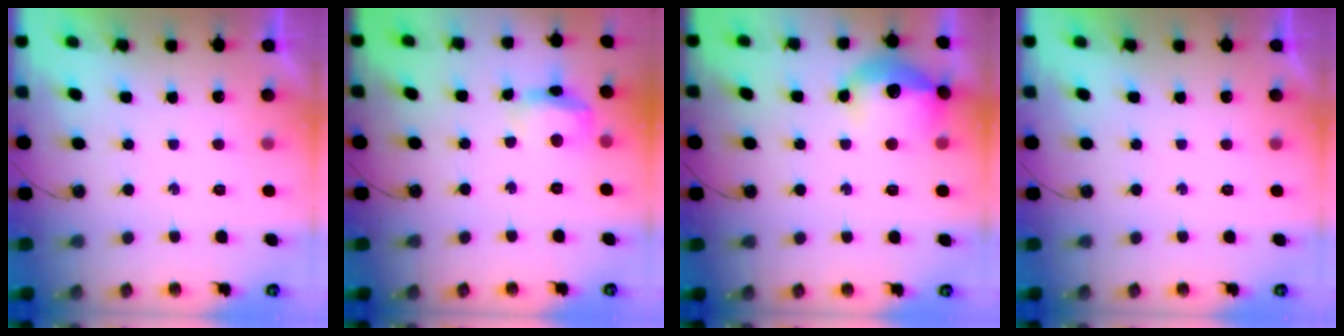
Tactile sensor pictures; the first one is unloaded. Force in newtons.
{"total": 12.1, "press": 12.1, "slide": 0.9}
{"total": 16.1, "press": 16.0, "slide": 1.1}
{"total": 0.0}